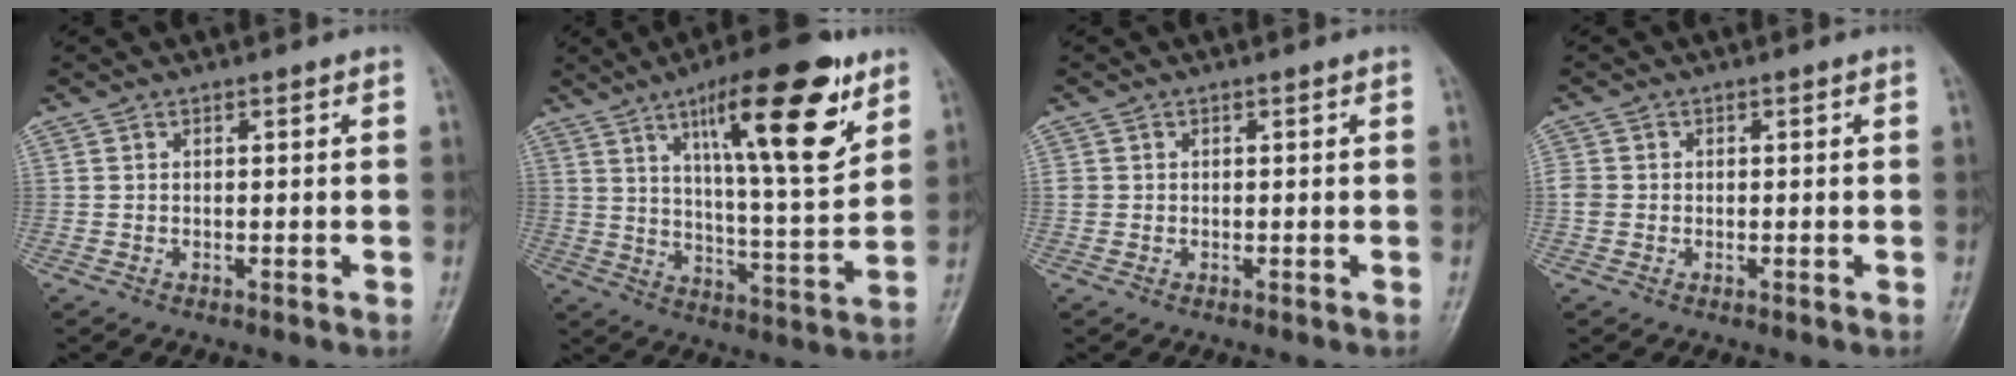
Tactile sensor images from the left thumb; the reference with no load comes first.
{"total": 20.3, "force": [10.5, 5.1, 16.6], "torque": [-0.226, -0.047, 0.166]}
{"total": 1.1, "force": [0.0, 1.1, 0.3], "torque": [-0.001, 0.003, 0.003]}
{"total": 2.3, "force": [-0.3, 2.0, 1.0], "torque": [-0.016, 0.004, -0.006]}